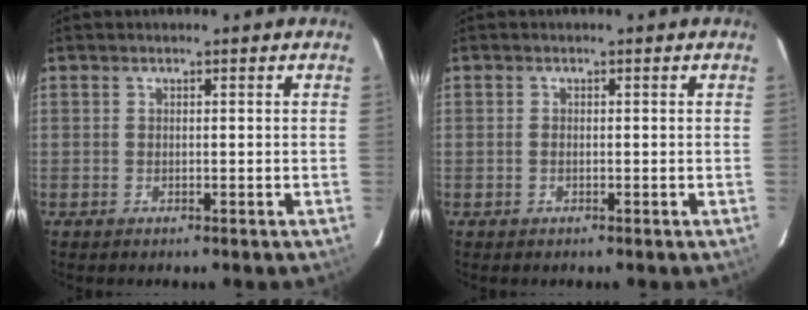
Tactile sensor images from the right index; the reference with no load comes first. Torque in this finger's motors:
{"motor_torque": [-0.10, 0.02, -0.03, 0.00]}